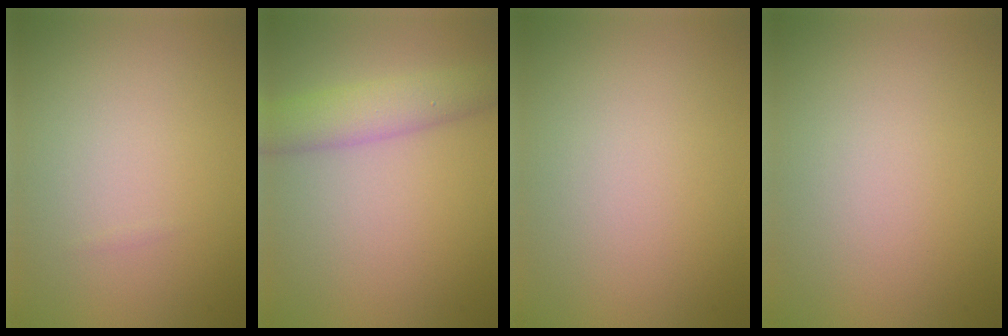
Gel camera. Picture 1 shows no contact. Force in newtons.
{"total": 4.2, "press": 4.2, "slide": 0.1}
{"total": 0.0}
{"total": 0.0}